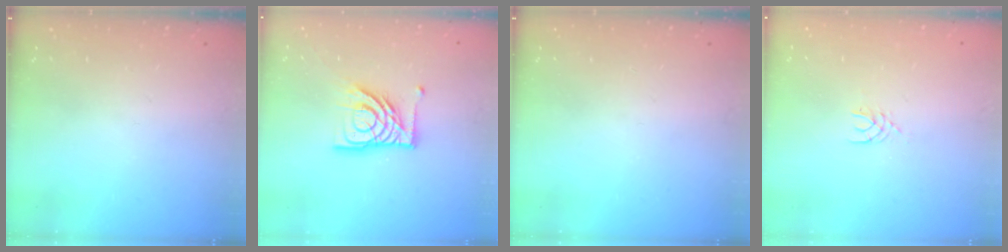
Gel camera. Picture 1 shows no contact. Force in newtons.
{"total": 14.7, "press": 14.6, "slide": 1.7}
{"total": 0.0}
{"total": 2.9, "press": 2.9, "slide": 0.4}